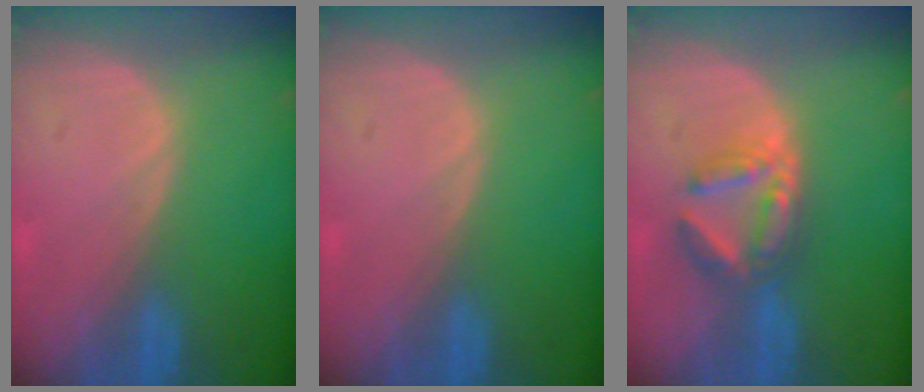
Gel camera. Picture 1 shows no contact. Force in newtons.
{"total": 0.0}
{"total": 6.1, "press": 5.7, "slide": 2.3}